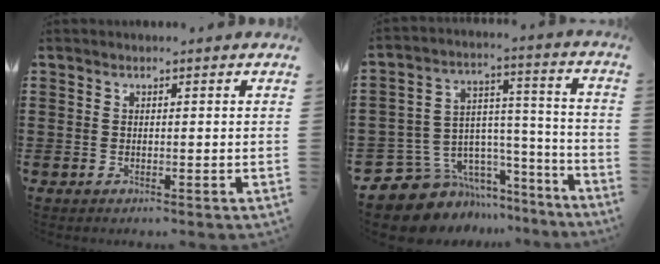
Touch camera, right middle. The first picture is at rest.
{"total": 10.0, "force": [-8.2, 5.3, 1.8], "torque": [-0.057, 0.008, -0.152]}